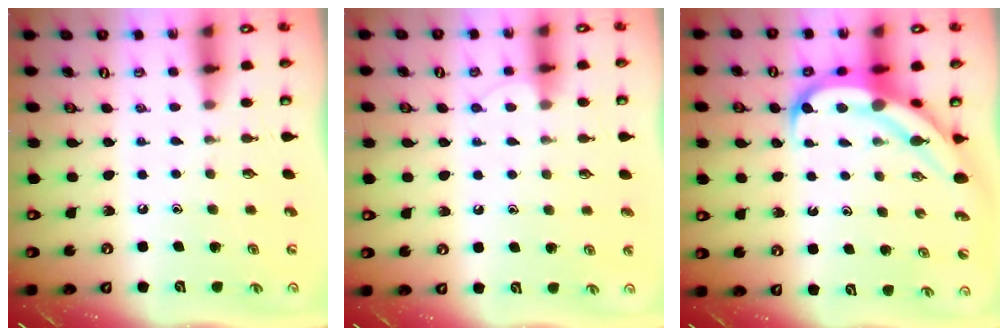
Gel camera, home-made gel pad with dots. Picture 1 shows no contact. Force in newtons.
{"total": 4.9, "press": 4.9, "slide": 0.5}
{"total": 10.6, "press": 10.5, "slide": 1.1}